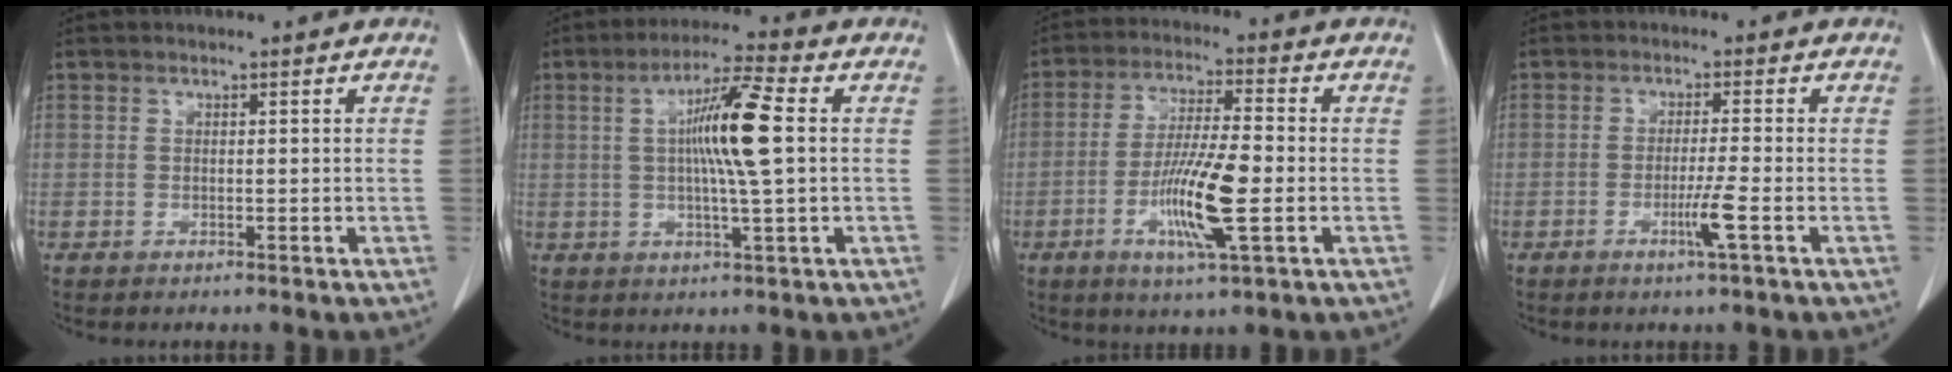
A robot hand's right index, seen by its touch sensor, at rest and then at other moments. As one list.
[{"total": 9.8, "force": [1.1, -0.1, 9.7], "torque": [-0.175, 0.003, 0.014]}, {"total": 10.9, "force": [-3.0, 0.9, 10.5], "torque": [-0.201, -0.013, -0.057]}, {"total": 3.8, "force": [-1.5, -0.8, 3.4], "torque": [-0.065, -0.009, -0.030]}]